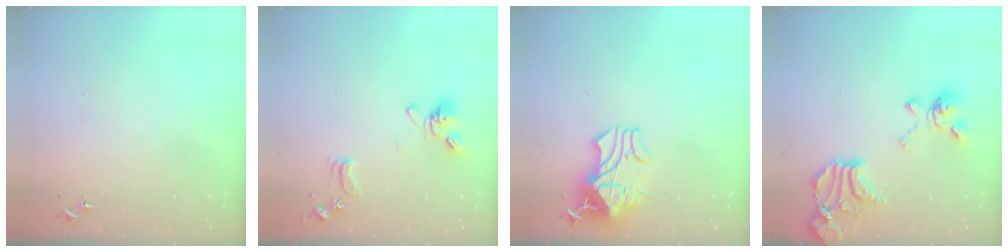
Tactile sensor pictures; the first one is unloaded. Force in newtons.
{"total": 13.7, "press": 13.6, "slide": 2.1}
{"total": 18.0, "press": 18.0, "slide": 0.2}
{"total": 19.3, "press": 19.2, "slide": 2.2}